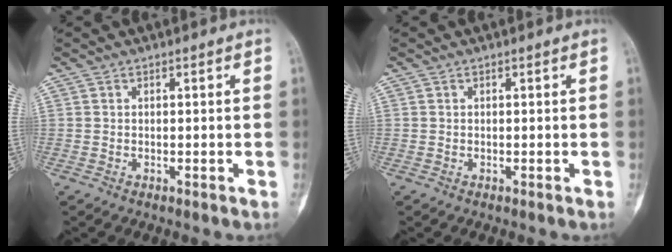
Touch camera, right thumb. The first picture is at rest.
{"total": 0.0}